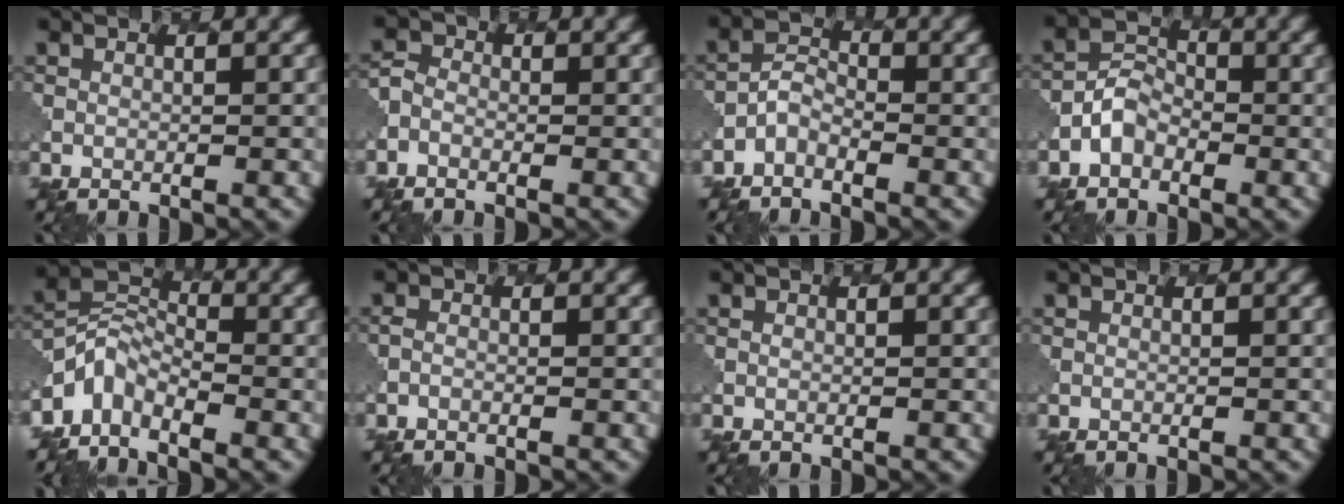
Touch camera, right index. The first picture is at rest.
{"total": 1.9, "force": [-0.8, 1.6, 0.8], "torque": [-0.011, 0.003, -0.021]}
{"total": 1.6, "force": [-1.1, 1.0, 0.6], "torque": [-0.014, 0.008, -0.028]}
{"total": 2.4, "force": [-1.1, 1.9, 1.0], "torque": [-0.018, 0.010, -0.029]}
{"total": 3.4, "force": [-2.5, 1.9, 1.1], "torque": [-0.020, 0.004, -0.063]}
{"total": 0.5, "force": [-0.5, 0.2, 0.1], "torque": [-0.002, -0.003, -0.012]}
{"total": 0.0}
{"total": 0.0}